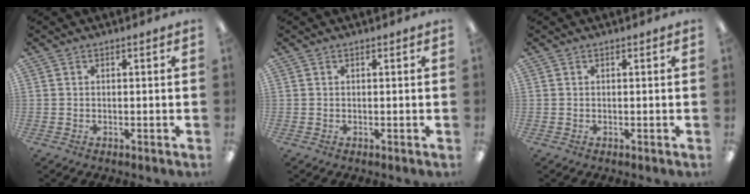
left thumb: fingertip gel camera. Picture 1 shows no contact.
{"total": 0.0}
{"total": 0.0}